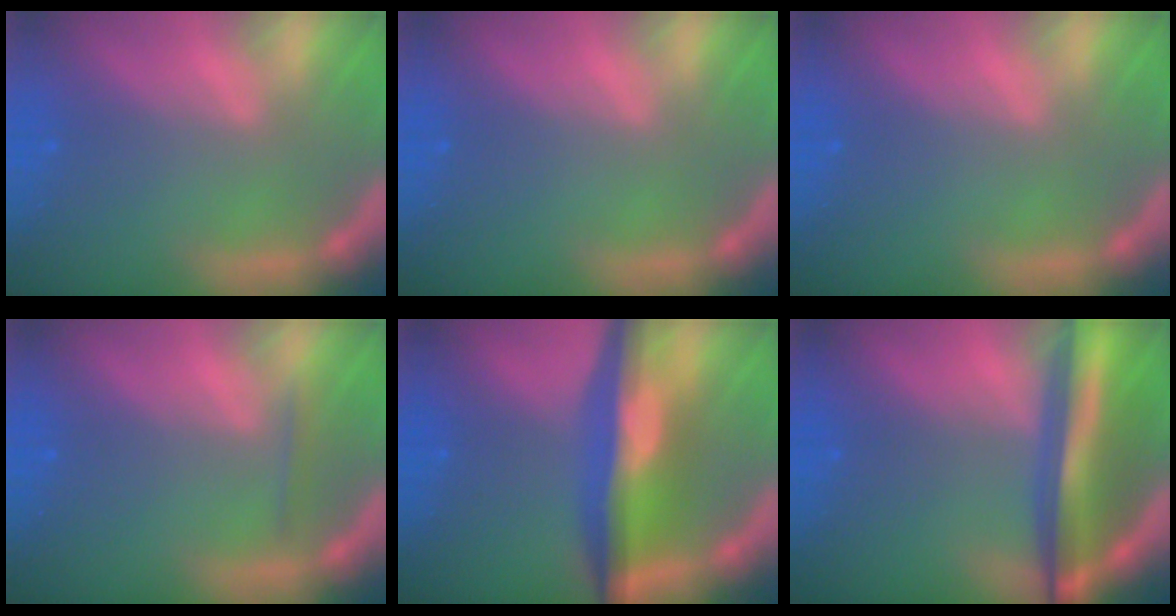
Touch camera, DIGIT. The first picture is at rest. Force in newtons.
{"total": 0.0}
{"total": 0.0}
{"total": 0.9}
{"total": 8.6}
{"total": 9.1}